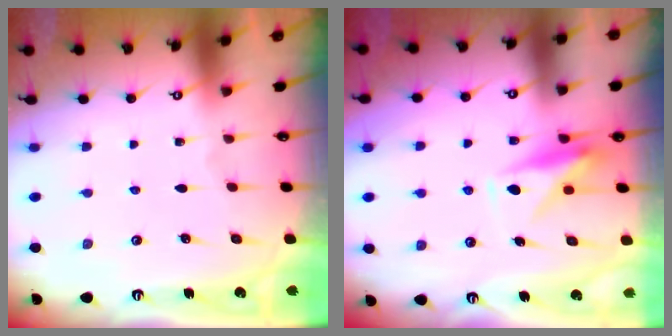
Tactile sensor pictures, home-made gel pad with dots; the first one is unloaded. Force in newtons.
{"total": 10.3, "press": 10.3, "slide": 0.4}